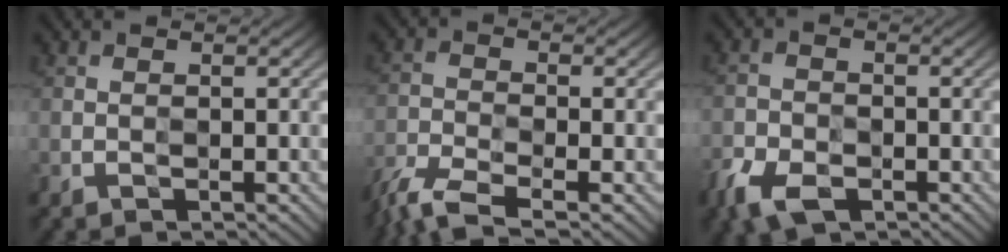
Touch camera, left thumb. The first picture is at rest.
{"total": 6.6, "force": [-5.2, 1.5, 3.6], "torque": [-0.088, -0.022, -0.106]}
{"total": 4.8, "force": [-3.2, 2.7, 2.4], "torque": [-0.059, -0.009, -0.064]}